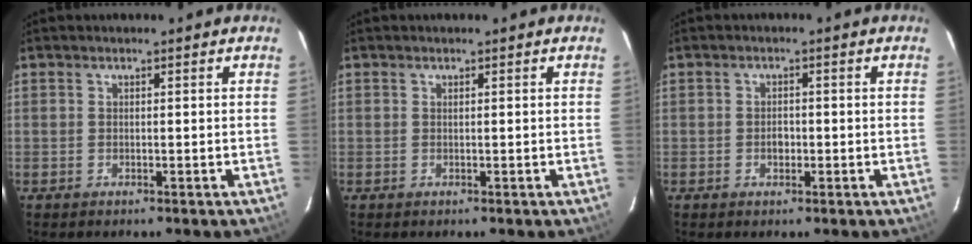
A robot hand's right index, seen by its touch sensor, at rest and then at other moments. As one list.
[{"total": 0.0}, {"total": 1.7, "force": [-0.5, 1.4, 1.0], "torque": [-0.018, 0.004, -0.008]}]